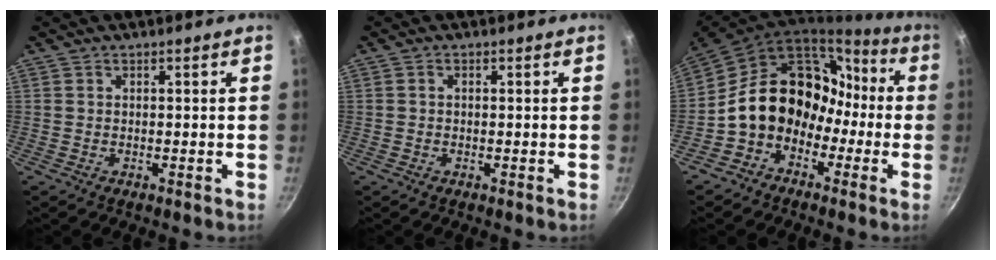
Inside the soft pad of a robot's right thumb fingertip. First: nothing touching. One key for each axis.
{"total": 0.5, "fx": 0.0, "fy": 0.4, "fz": 0.3, "tx": -0.005, "ty": 0.004, "tz": 0.001}
{"total": 18.0, "fx": -3.0, "fy": 14.5, "fz": 10.3, "tx": -0.126, "ty": 0.082, "tz": -0.051}